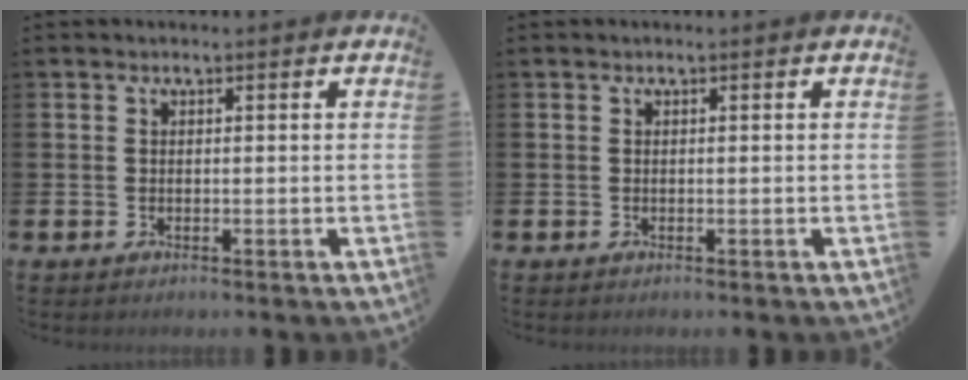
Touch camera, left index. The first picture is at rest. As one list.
[{"total": 0.0}]